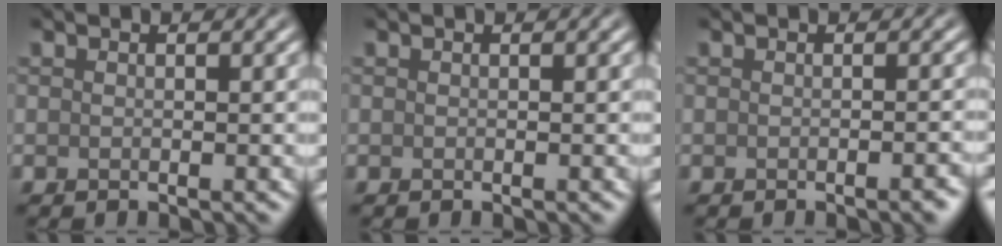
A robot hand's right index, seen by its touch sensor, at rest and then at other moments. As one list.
[{"total": 0.0}, {"total": 1.5, "force": [-0.7, 0.4, 1.3], "torque": [-0.010, 0.000, -0.010]}]